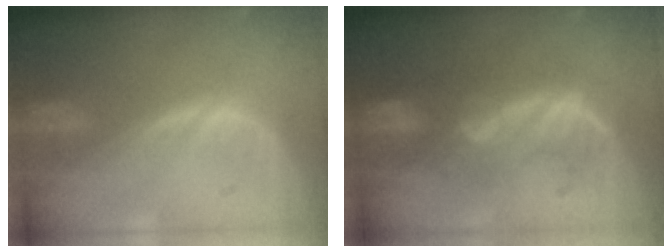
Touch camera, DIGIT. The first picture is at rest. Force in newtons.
{"total": 8.1, "press": 7.9, "slide": 1.8}